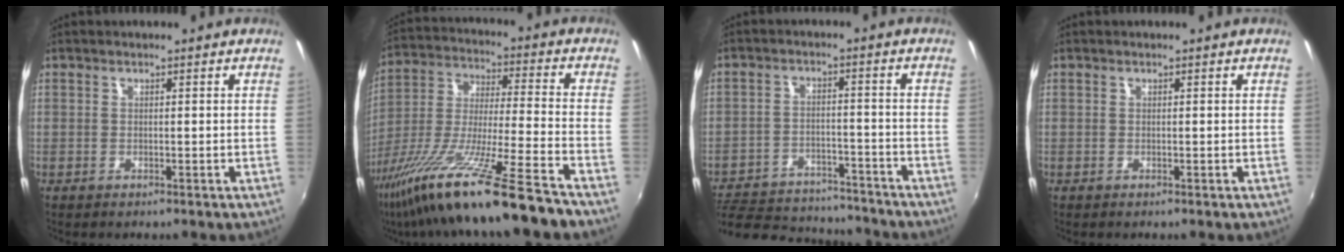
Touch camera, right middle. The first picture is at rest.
{"total": 21.6, "force": [-15.8, -1.1, 14.6], "torque": [-0.271, -0.058, -0.276]}
{"total": 19.2, "force": [-16.4, 6.9, 7.3], "torque": [-0.166, 0.002, -0.225]}
{"total": 0.0}